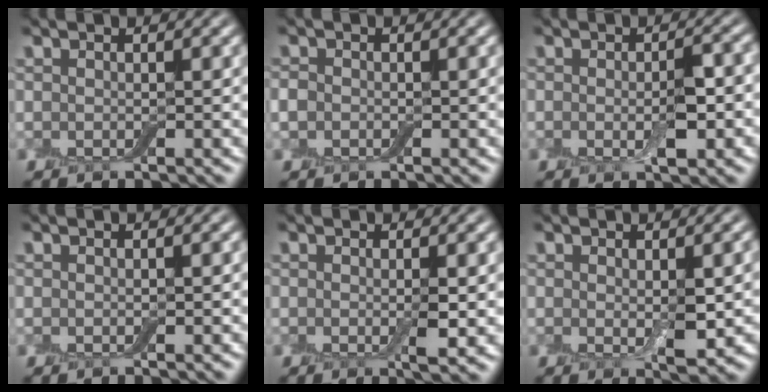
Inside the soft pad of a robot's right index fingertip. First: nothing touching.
{"total": 1.1, "force": [-0.3, 1.0, 0.4], "torque": [-0.006, -0.002, -0.011]}
{"total": 3.1, "force": [-0.4, 0.8, 2.9], "torque": [-0.052, -0.005, -0.006]}
{"total": 0.0}
{"total": 2.0, "force": [-0.1, 0.3, 1.9], "torque": [-0.031, -0.005, -0.002]}
{"total": 2.7, "force": [0.0, 0.6, 2.6], "torque": [-0.043, -0.006, 0.002]}